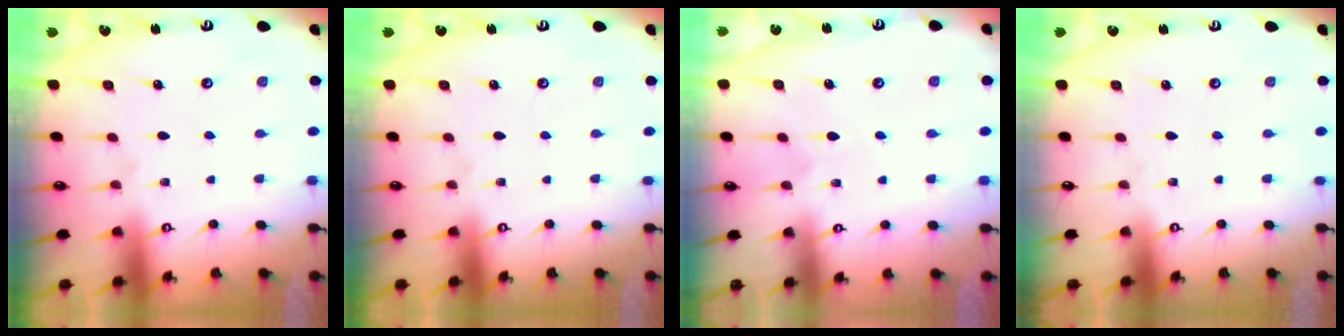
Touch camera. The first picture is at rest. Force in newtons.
{"total": 0.0}
{"total": 3.9, "press": 3.9, "slide": 0.5}
{"total": 0.0}